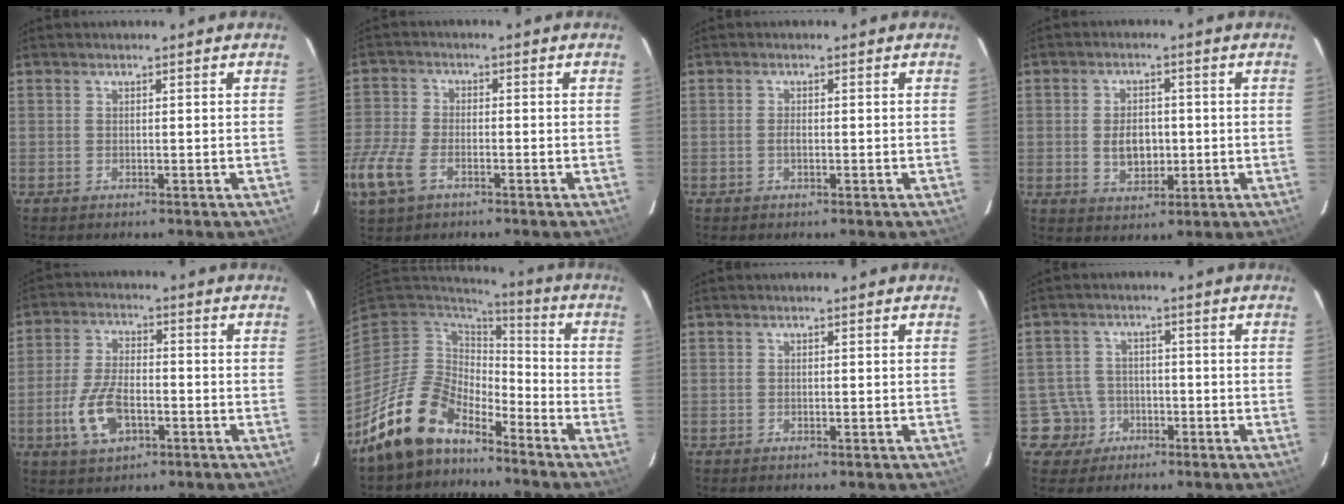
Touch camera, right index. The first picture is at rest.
{"total": 11.0, "force": [-5.6, 6.1, 7.3], "torque": [-0.186, -0.016, -0.118]}
{"total": 1.0, "force": [-0.3, 0.5, 0.9], "torque": [-0.019, -0.001, -0.005]}
{"total": 6.1, "force": [-0.6, 4.1, 4.5], "torque": [-0.085, -0.001, -0.002]}
{"total": 9.7, "force": [-3.5, 5.0, 7.5], "torque": [-0.167, -0.002, -0.062]}
{"total": 14.2, "force": [-11.1, 6.7, 5.8], "torque": [-0.127, 0.007, -0.200]}
{"total": 0.0}
{"total": 5.2, "force": [-2.4, 4.6, -0.1], "torque": [-0.009, 0.022, -0.040]}